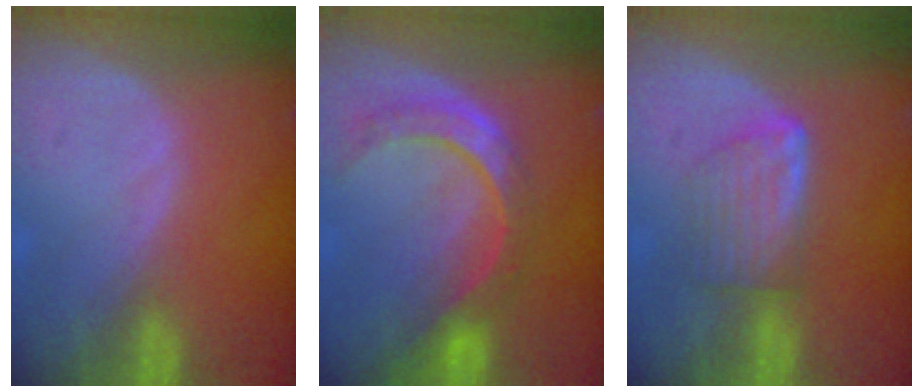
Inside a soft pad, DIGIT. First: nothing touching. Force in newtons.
{"total": 8.8, "press": 7.3, "slide": 4.9}
{"total": 5.8, "press": 5.3, "slide": 2.3}